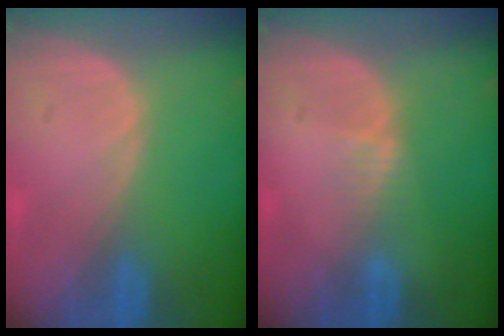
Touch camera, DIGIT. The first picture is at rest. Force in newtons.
{"total": 1.3, "press": 1.3, "slide": 0.2}